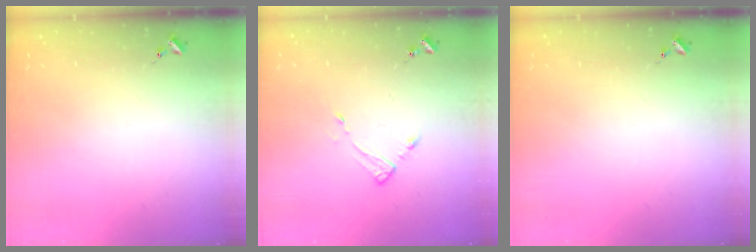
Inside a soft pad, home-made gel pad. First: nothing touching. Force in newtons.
{"total": 3.7, "press": 3.6, "slide": 0.4}
{"total": 0.0}